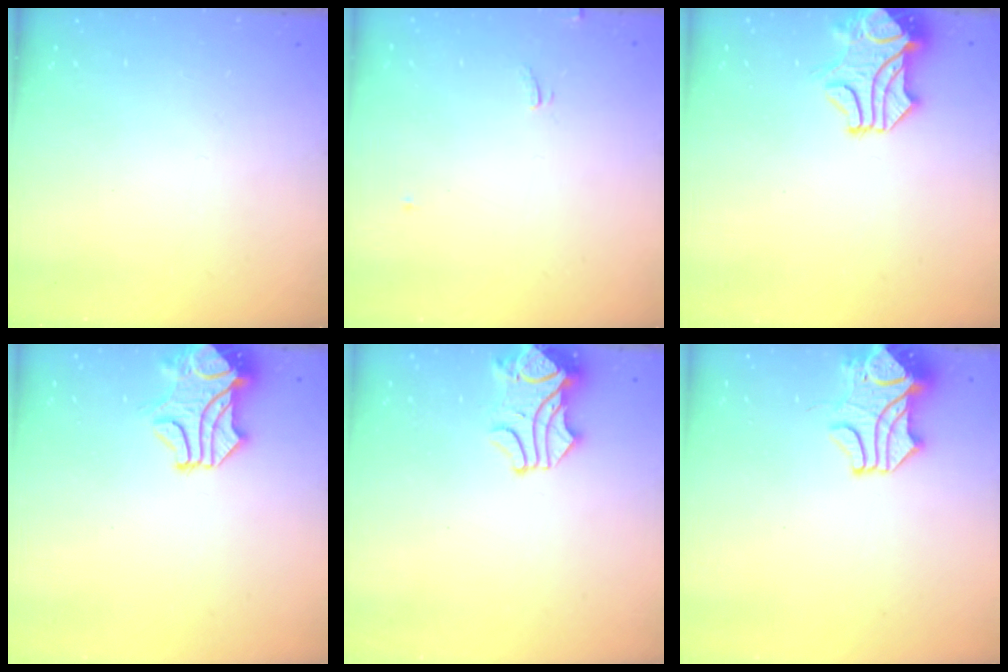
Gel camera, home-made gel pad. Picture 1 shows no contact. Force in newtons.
{"total": 2.7, "press": 2.7, "slide": 0.3}
{"total": 0.8, "press": 0.3, "slide": 0.7}
{"total": 0.8, "press": 0.3, "slide": 0.7}
{"total": 1.2, "press": 0.1, "slide": 1.2}
{"total": 2.5, "press": 2.2, "slide": 1.1}